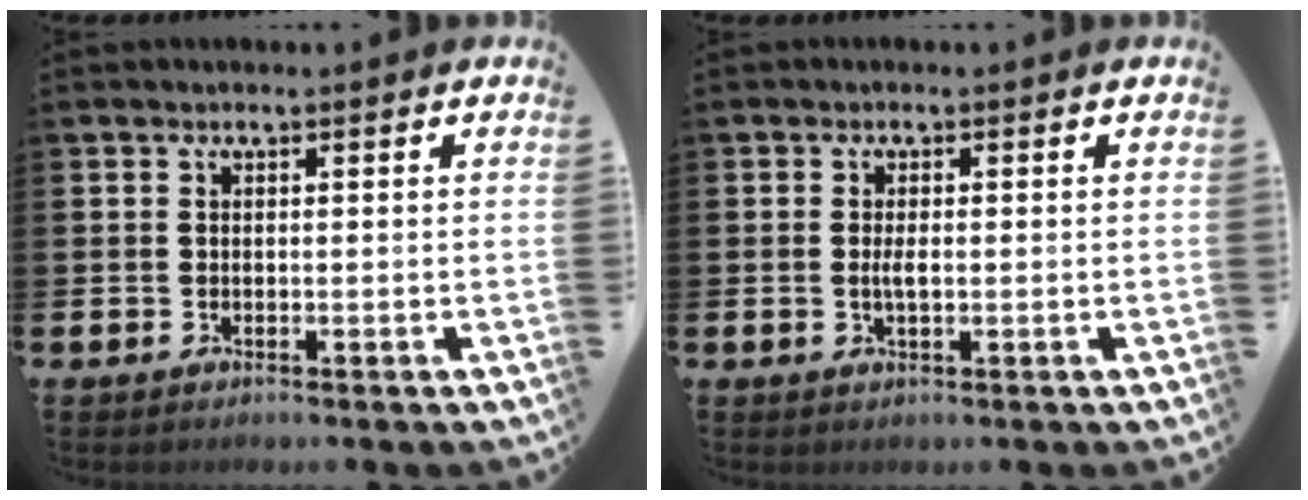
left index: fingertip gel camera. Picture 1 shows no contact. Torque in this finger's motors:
{"motor_torque": [0.53, 0.12, 0.07, 0.08]}